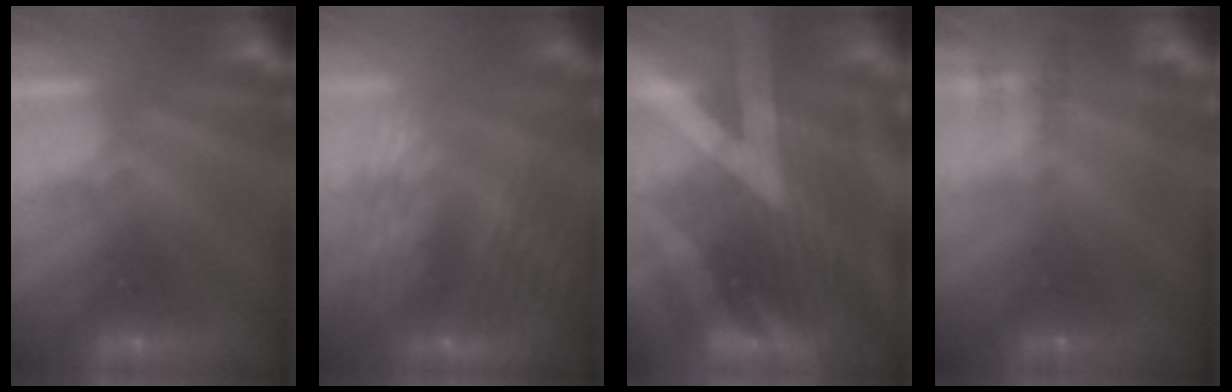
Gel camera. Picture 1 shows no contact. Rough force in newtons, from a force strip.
{"total": 6.8}
{"total": 3.0}
{"total": 7.5}